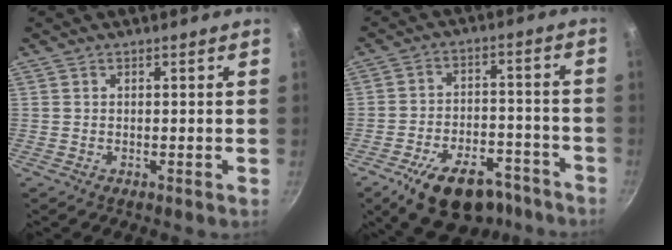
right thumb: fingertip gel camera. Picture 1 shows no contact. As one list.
[{"total": 17.2, "force": [-11.5, 8.9, 9.2], "torque": [-0.108, 0.062, -0.170]}]